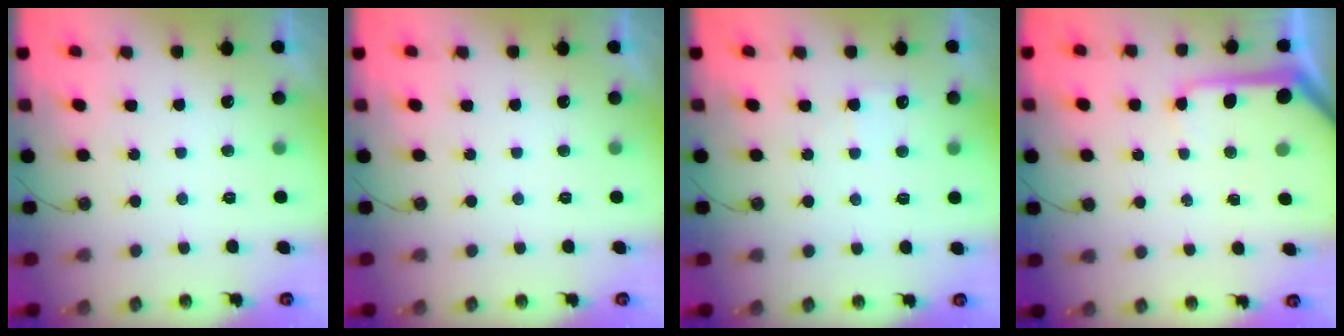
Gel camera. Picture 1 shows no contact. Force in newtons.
{"total": 0.0}
{"total": 3.9, "press": 3.9, "slide": 0.3}
{"total": 7.7, "press": 7.6, "slide": 0.8}